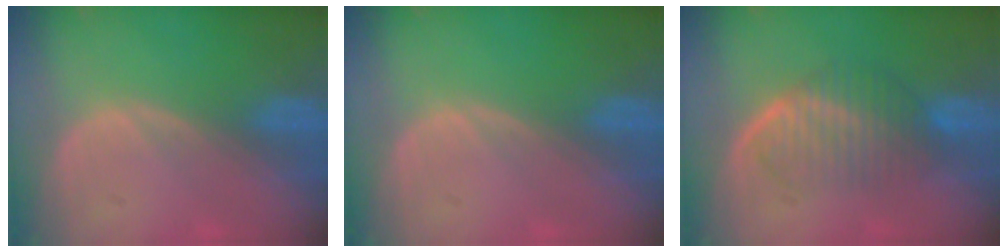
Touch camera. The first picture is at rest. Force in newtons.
{"total": 0.0}
{"total": 6.1, "press": 6.1, "slide": 1.1}